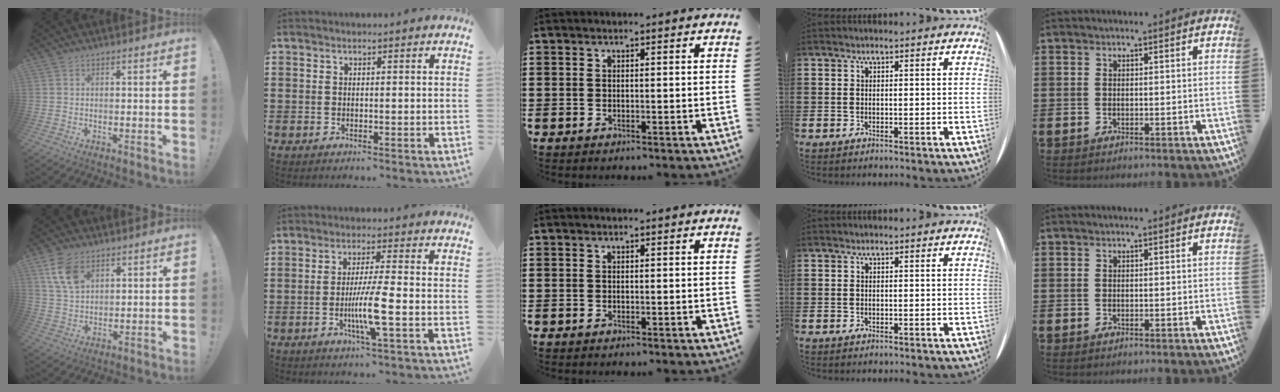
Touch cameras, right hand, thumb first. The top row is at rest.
{"thumb": {"total": 8.9, "force": [4.7, 5.3, 5.5], "torque": [-0.108, -0.012, 0.092]}, "index": {"total": 7.1, "force": [-1.9, 0.0, 6.8], "torque": [-0.127, -0.016, -0.037]}}